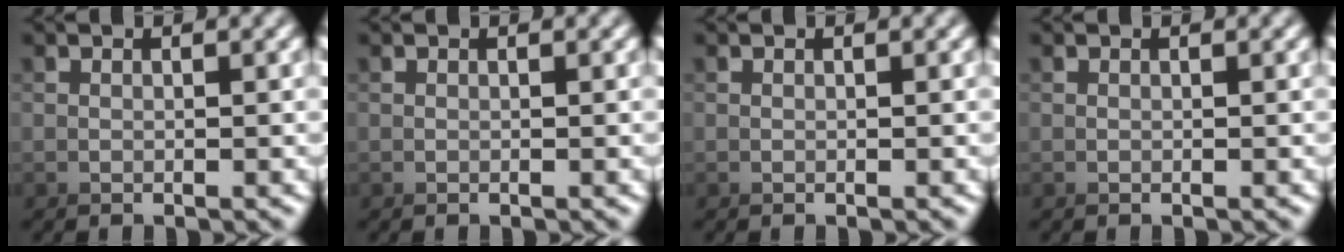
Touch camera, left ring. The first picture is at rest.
{"total": 0.0}
{"total": 0.0}
{"total": 0.0}